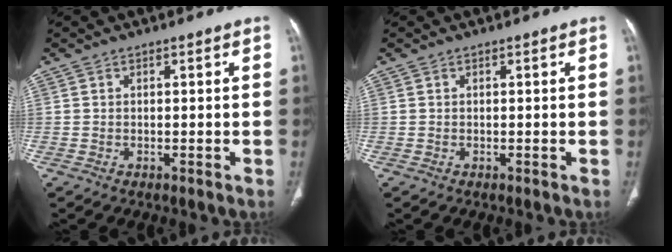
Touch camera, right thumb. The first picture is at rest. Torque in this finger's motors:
{"motor_torque": [0.02, -0.02, 0.27, -0.16, 0.00]}